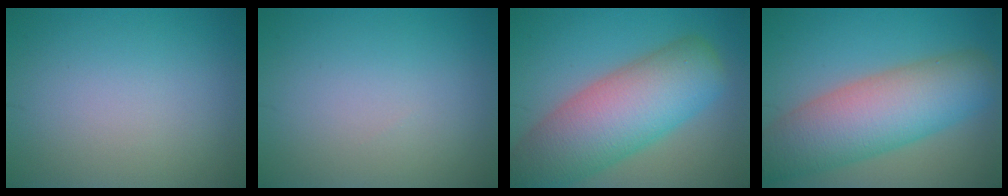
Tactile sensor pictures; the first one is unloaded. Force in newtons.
{"total": 0.0}
{"total": 10.8, "press": 10.8, "slide": 0.5}
{"total": 9.6, "press": 9.6, "slide": 0.4}